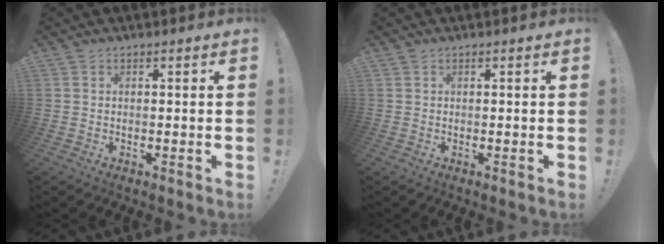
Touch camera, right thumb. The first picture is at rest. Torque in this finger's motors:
{"motor_torque": [-0.06, -0.08, -0.28, 0.21, -0.01]}